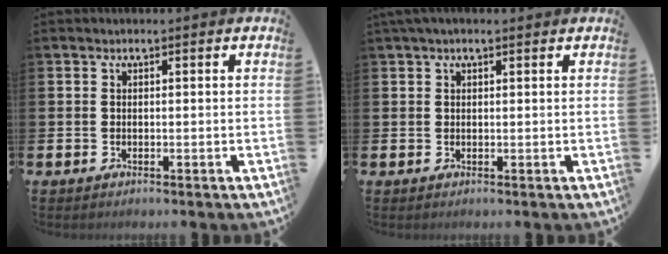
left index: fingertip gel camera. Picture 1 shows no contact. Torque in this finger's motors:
{"motor_torque": [0.98, -1.16, 0.28, 0.17]}